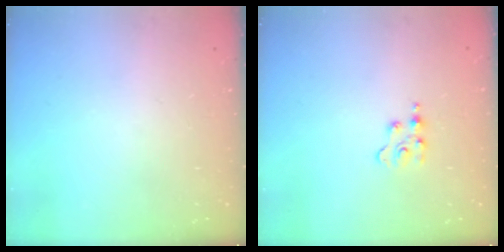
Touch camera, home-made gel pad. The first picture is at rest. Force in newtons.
{"total": 2.3, "press": 2.3, "slide": 0.3}